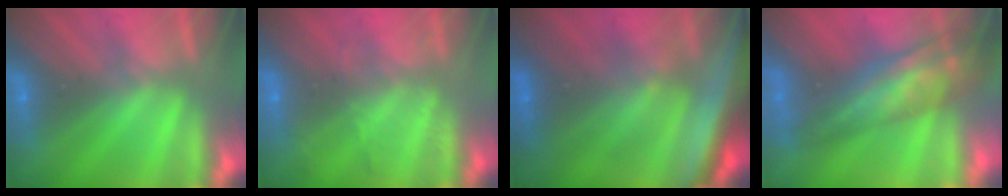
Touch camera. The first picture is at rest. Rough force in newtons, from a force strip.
{"total": 2.0}
{"total": 6.9}
{"total": 5.9}